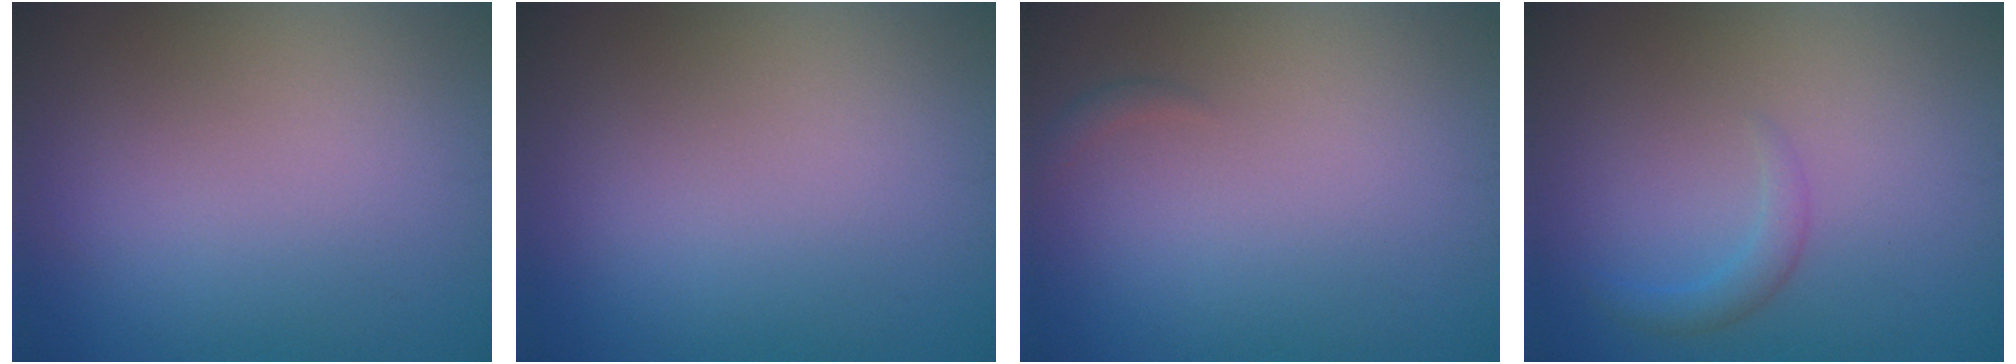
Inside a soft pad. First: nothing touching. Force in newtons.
{"total": 0.0}
{"total": 0.5, "press": 0.5, "slide": 0.0}
{"total": 1.5, "press": 1.5, "slide": 0.0}